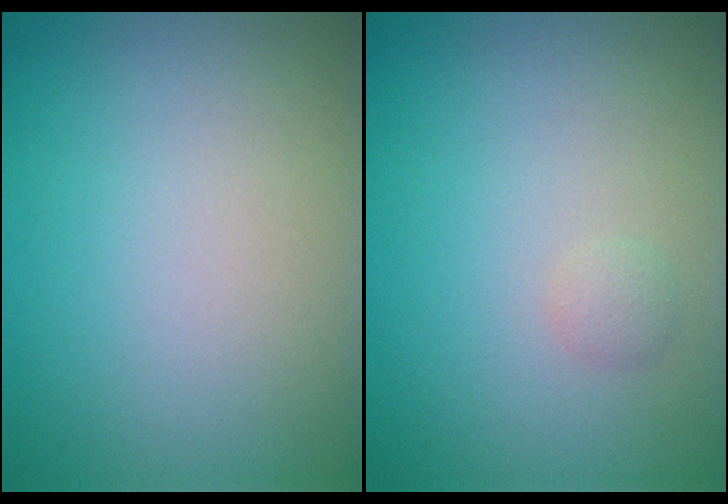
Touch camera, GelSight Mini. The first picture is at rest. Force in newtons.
{"total": 0.7, "press": 0.7, "slide": 0.0}